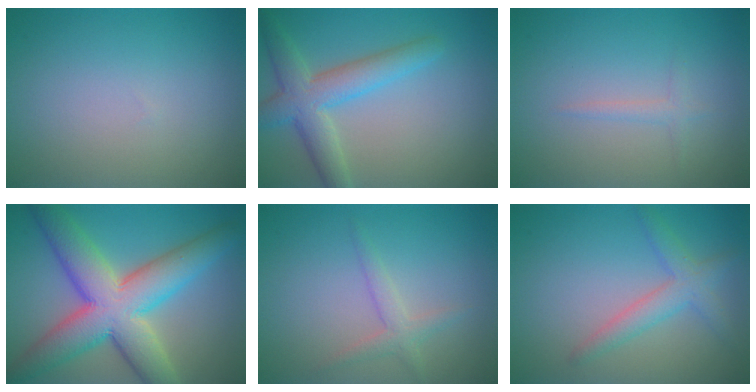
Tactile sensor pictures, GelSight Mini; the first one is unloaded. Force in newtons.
{"total": 5.0, "press": 5.0, "slide": 0.2}
{"total": 1.3, "press": 1.3, "slide": 0.0}
{"total": 10.7, "press": 10.7, "slide": 0.5}
{"total": 1.8, "press": 1.8, "slide": 0.1}
{"total": 2.9, "press": 2.9, "slide": 0.1}